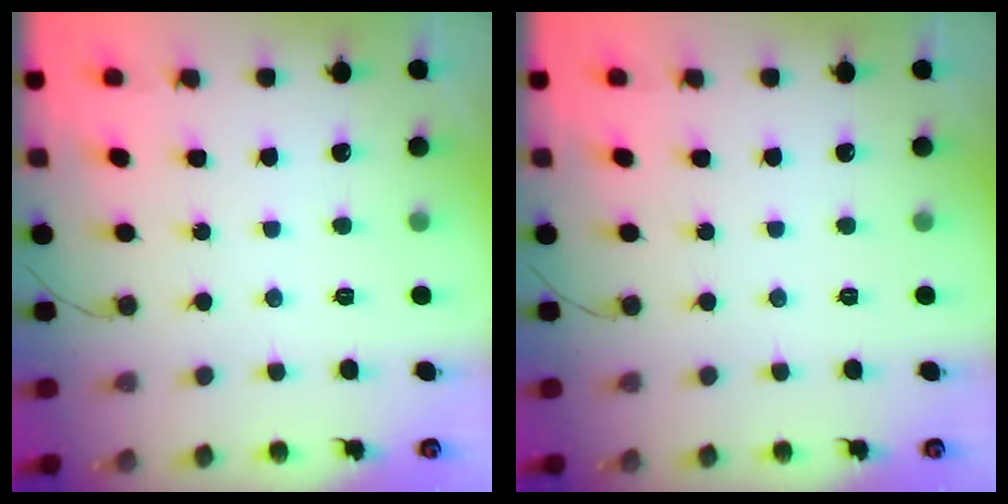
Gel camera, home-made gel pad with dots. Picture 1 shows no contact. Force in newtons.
{"total": 0.0}